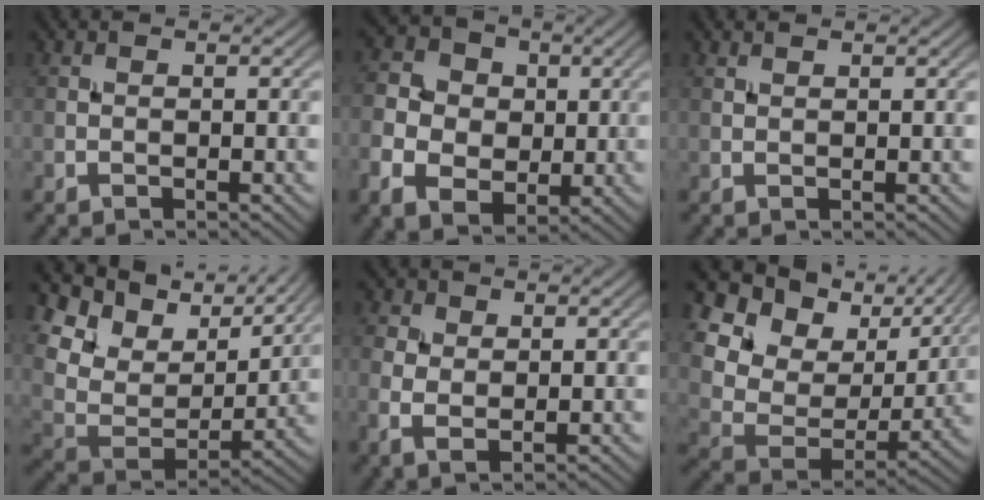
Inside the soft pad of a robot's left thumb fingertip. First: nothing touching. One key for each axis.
{"total": 8.4, "fx": -0.6, "fy": 7.0, "fz": 4.6, "tx": -0.121, "ty": -0.005, "tz": -0.015}
{"total": 0.7, "fx": 0.7, "fy": 0.1, "fz": 0.2, "tx": -0.007, "ty": 0.002, "tz": 0.016}
{"total": 14.2, "fx": 9.0, "fy": 8.1, "fz": 7.5, "tx": -0.207, "ty": 0.022, "tz": 0.164}
{"total": 3.6, "fx": 0.6, "fy": 2.3, "fz": 2.7, "tx": -0.065, "ty": 0.001, "tz": 0.007}
{"total": 15.6, "fx": 7.1, "fy": 10.7, "fz": 8.7, "tx": -0.221, "ty": 0.012, "tz": 0.149}